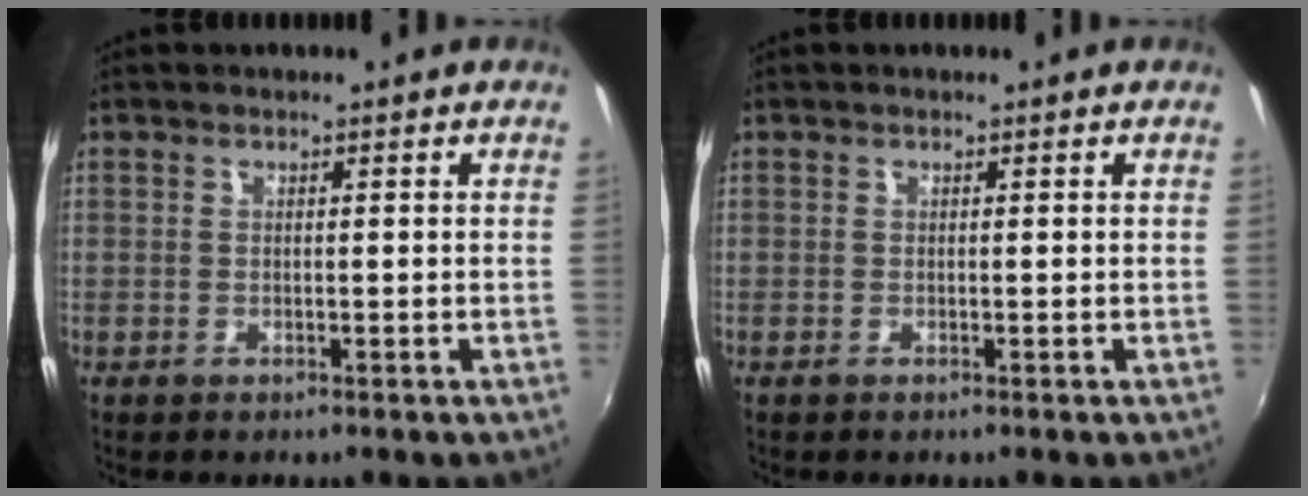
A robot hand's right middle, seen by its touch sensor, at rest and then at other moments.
{"total": 0.0}